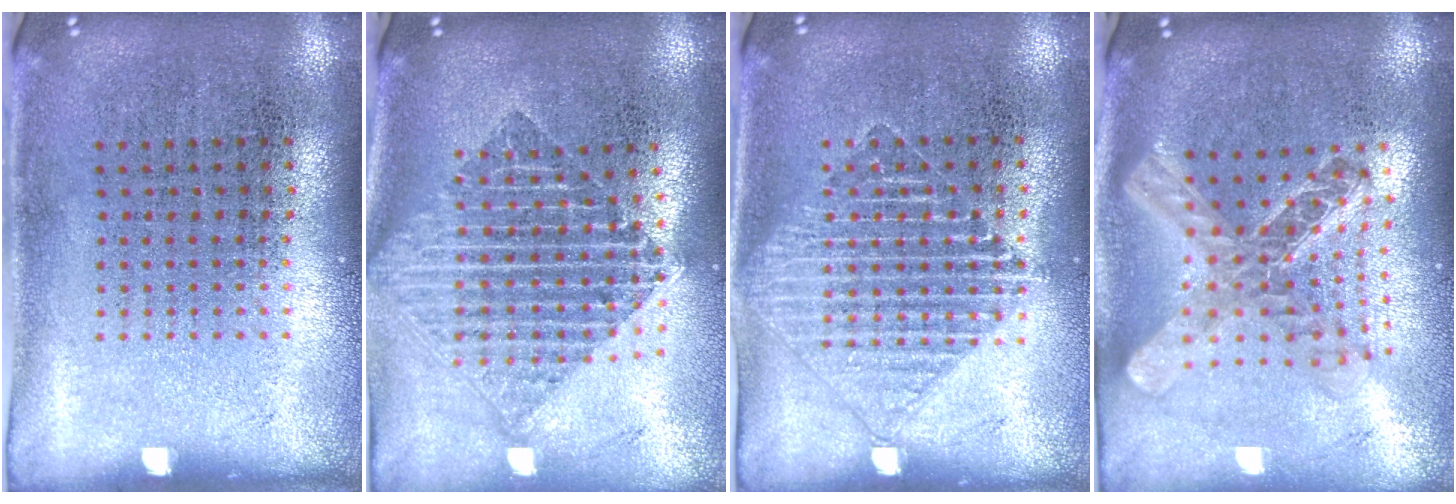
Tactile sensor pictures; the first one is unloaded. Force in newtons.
{"total": 2.2, "press": 1.7, "slide": 1.3}
{"total": 1.5, "press": 1.4, "slide": 0.6}
{"total": 2.3, "press": 1.8, "slide": 1.4}